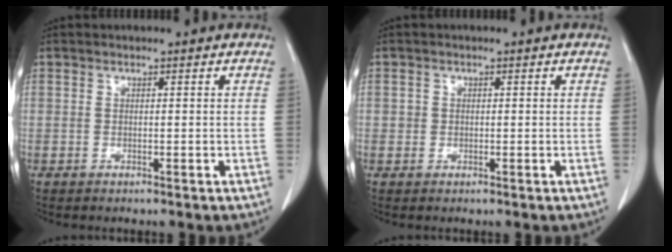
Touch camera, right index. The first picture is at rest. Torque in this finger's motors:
{"motor_torque": [0.04, -0.05, 0.02, 0.02]}